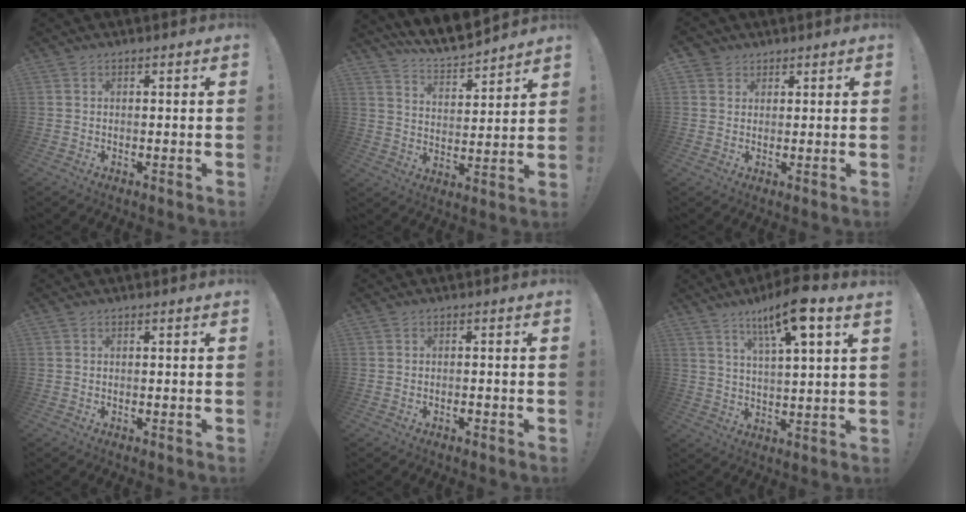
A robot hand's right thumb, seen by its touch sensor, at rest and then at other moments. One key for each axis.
{"total": 9.4, "fx": 8.9, "fy": 2.0, "fz": 2.5, "tx": -0.057, "ty": -0.081, "tz": 0.159}
{"total": 3.2, "fx": 2.1, "fy": 2.4, "fz": 0.5, "tx": -0.003, "ty": -0.008, "tz": 0.038}
{"total": 0.0}
{"total": 0.9, "fx": -0.8, "fy": 0.2, "fz": 0.4, "tx": -0.005, "ty": -0.001, "tz": -0.014}
{"total": 12.2, "fx": 7.4, "fy": 1.6, "fz": 9.6, "tx": -0.156, "ty": -0.036, "tz": 0.115}